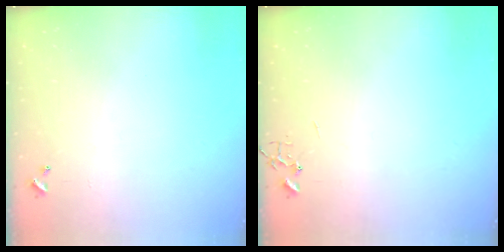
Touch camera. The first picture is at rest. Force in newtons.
{"total": 0.0}